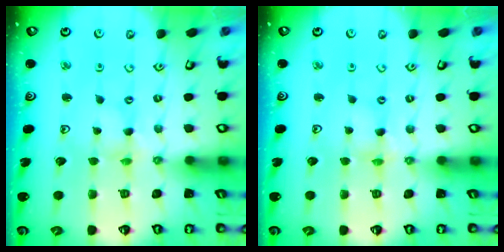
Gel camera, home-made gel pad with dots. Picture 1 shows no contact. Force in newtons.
{"total": 2.8, "press": 2.8, "slide": 0.3}